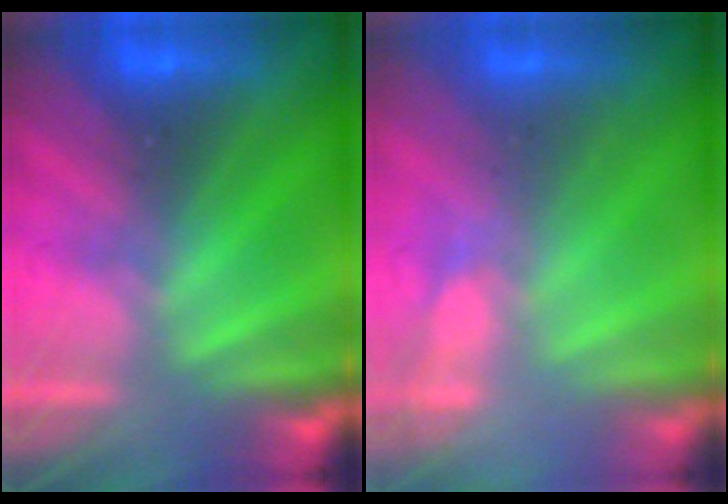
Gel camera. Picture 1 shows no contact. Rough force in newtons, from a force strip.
{"total": 2.9}